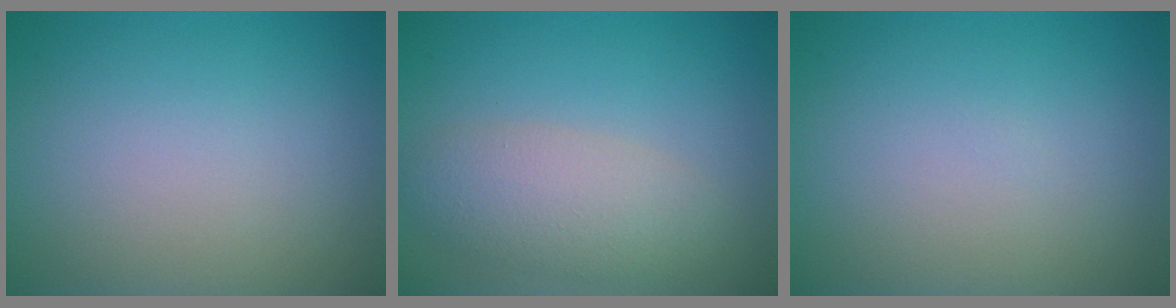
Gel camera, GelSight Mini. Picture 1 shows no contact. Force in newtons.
{"total": 4.2, "press": 4.2, "slide": 0.3}
{"total": 0.0}